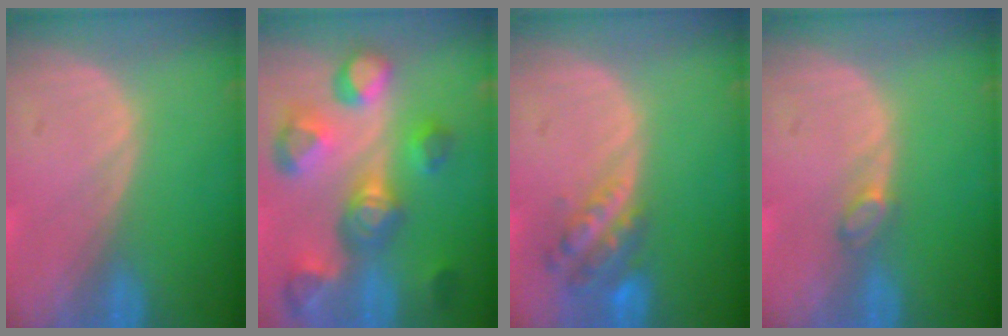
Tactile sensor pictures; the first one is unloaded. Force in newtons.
{"total": 10.9, "press": 10.0, "slide": 4.4}
{"total": 5.8, "press": 5.0, "slide": 2.8}
{"total": 1.6, "press": 1.6, "slide": 0.2}